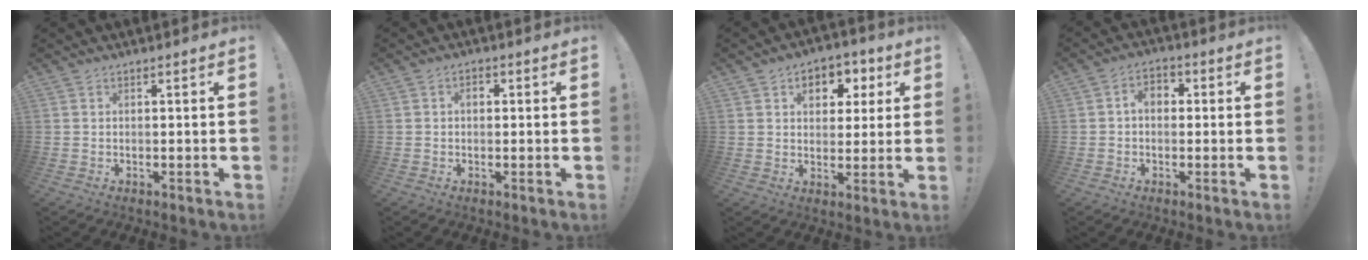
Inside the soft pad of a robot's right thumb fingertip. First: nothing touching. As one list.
[{"total": 1.9, "force": [0.0, 1.2, 1.4], "torque": [-0.022, 0.006, -0.003]}, {"total": 8.0, "force": [2.7, 6.3, 4.1], "torque": [-0.040, -0.013, 0.048]}, {"total": 4.7, "force": [0.3, 3.1, 3.4], "torque": [-0.059, 0.008, 0.003]}]